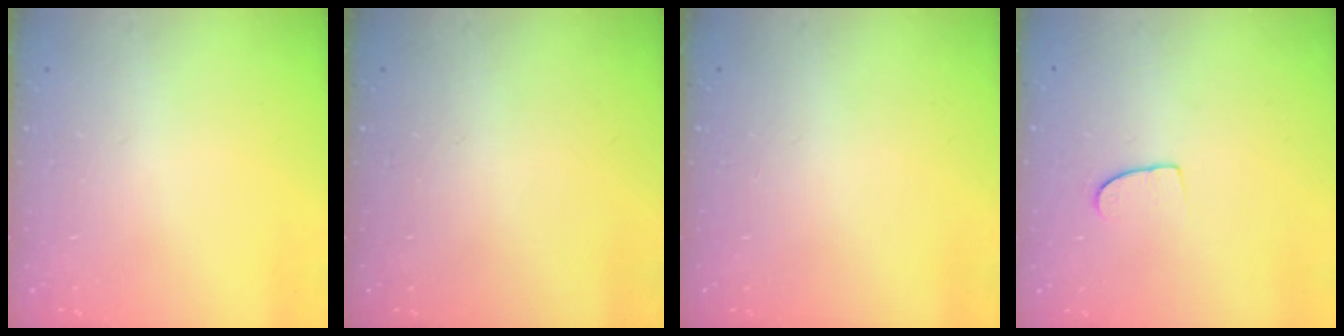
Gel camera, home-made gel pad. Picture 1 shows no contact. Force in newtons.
{"total": 0.0}
{"total": 0.0}
{"total": 6.8, "press": 6.8, "slide": 0.6}